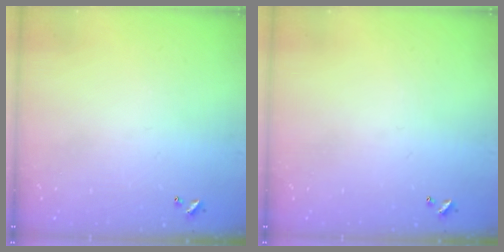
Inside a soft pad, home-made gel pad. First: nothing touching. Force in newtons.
{"total": 0.0}